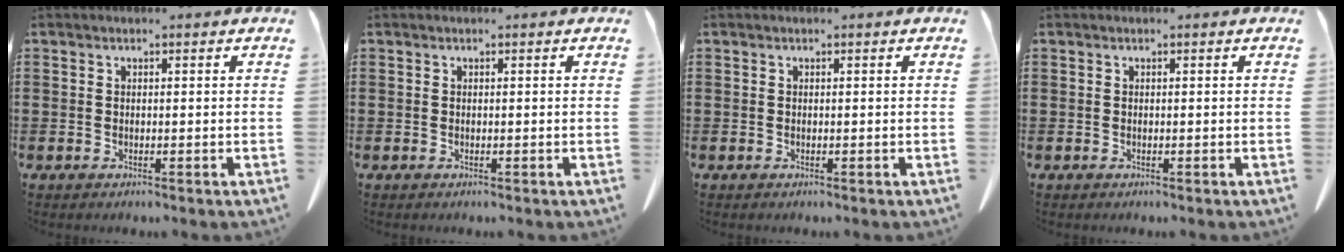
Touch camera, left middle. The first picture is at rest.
{"total": 0.0}
{"total": 0.0}
{"total": 0.0}